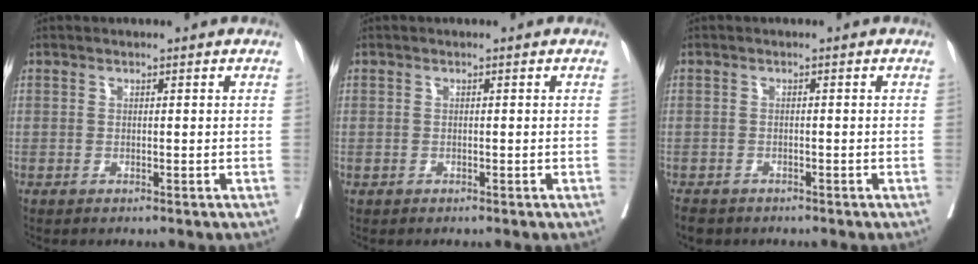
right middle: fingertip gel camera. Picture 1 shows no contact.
{"total": 0.0}
{"total": 3.9, "force": [-3.1, 2.1, 1.1], "torque": [-0.016, -0.002, -0.043]}